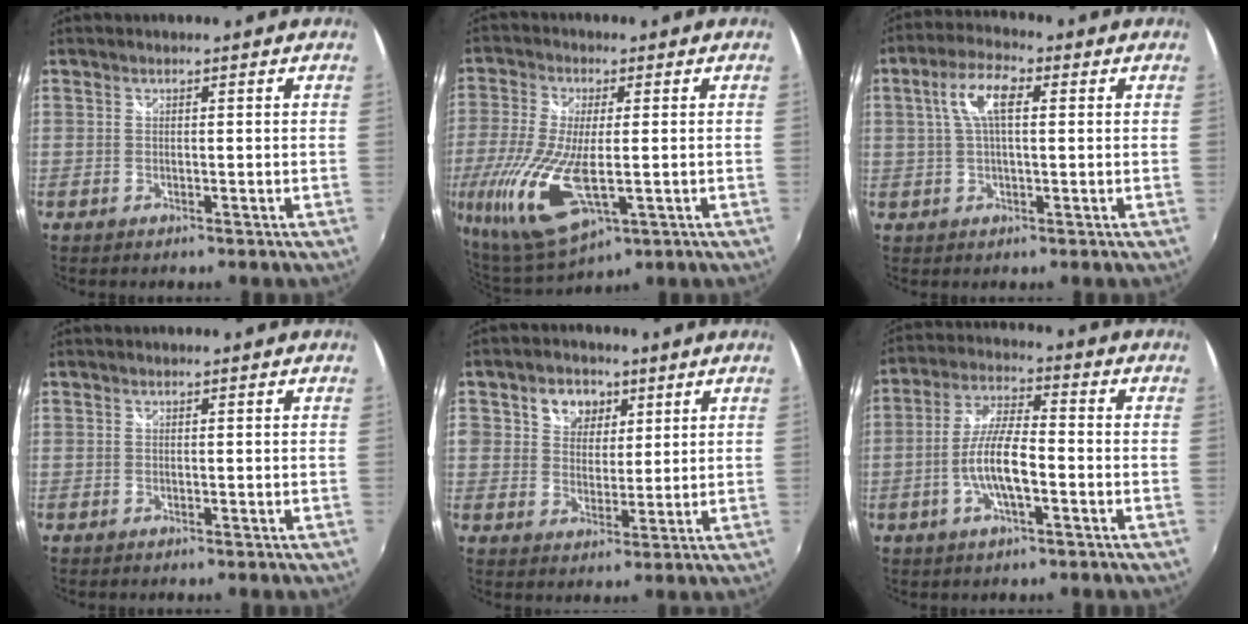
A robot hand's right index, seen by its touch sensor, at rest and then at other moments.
{"total": 19.3, "force": [-4.5, 8.2, 16.8], "torque": [-0.375, -0.047, -0.071]}
{"total": 7.0, "force": [1.6, 2.7, 6.3], "torque": [-0.124, 0.018, 0.028]}
{"total": 0.0}
{"total": 7.8, "force": [3.1, 6.6, 2.9], "torque": [-0.060, 0.023, 0.051]}
{"total": 9.1, "force": [-2.9, 2.2, 8.4], "torque": [-0.171, 0.006, -0.053]}